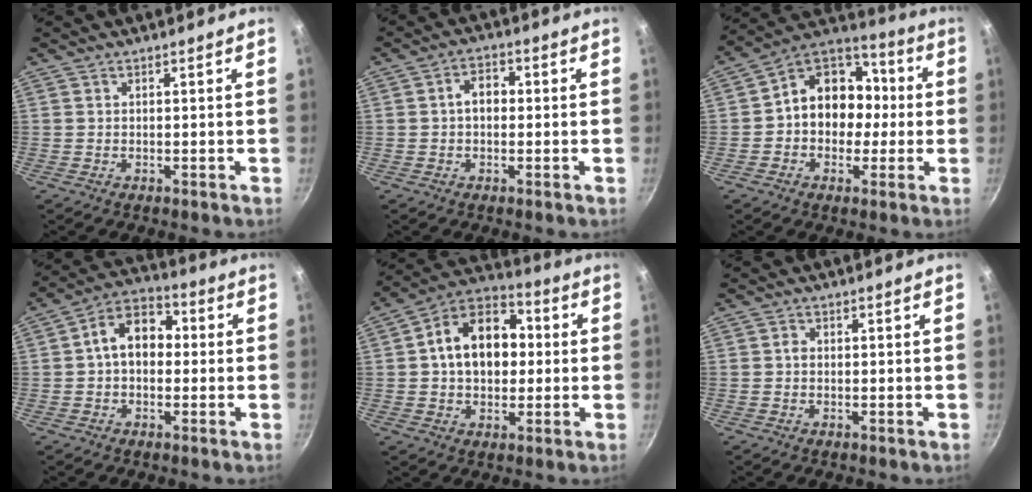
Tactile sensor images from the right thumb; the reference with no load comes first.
{"total": 4.5, "force": [0.1, 3.3, 3.0], "torque": [-0.030, 0.013, -0.003]}
{"total": 14.3, "force": [-0.5, 11.8, 8.1], "torque": [-0.072, 0.048, -0.026]}
{"total": 10.2, "force": [0.5, 7.4, 7.0], "torque": [-0.072, 0.032, -0.010]}
{"total": 15.7, "force": [1.4, 11.3, 10.8], "torque": [-0.135, 0.029, 0.005]}
{"total": 1.1, "force": [-0.1, 0.9, 0.5], "torque": [-0.010, 0.004, -0.002]}